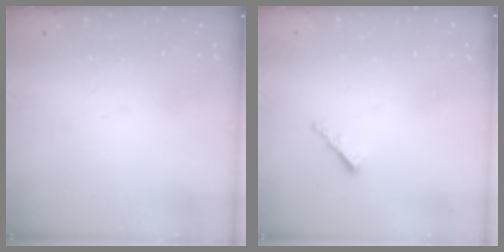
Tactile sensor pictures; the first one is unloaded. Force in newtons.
{"total": 1.0, "press": 0.9, "slide": 0.4}